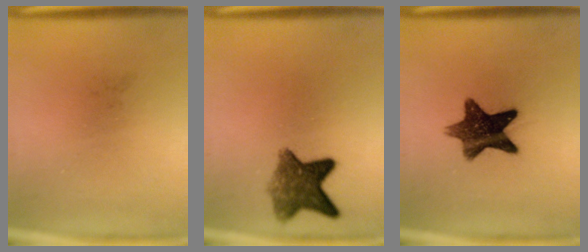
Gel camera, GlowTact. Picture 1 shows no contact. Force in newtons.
{"total": 7.5}
{"total": 11.2}